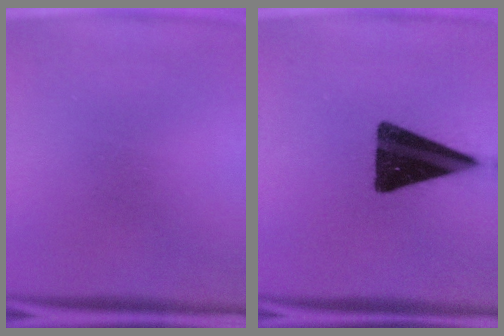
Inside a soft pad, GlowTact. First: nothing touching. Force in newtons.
{"total": 16.8}